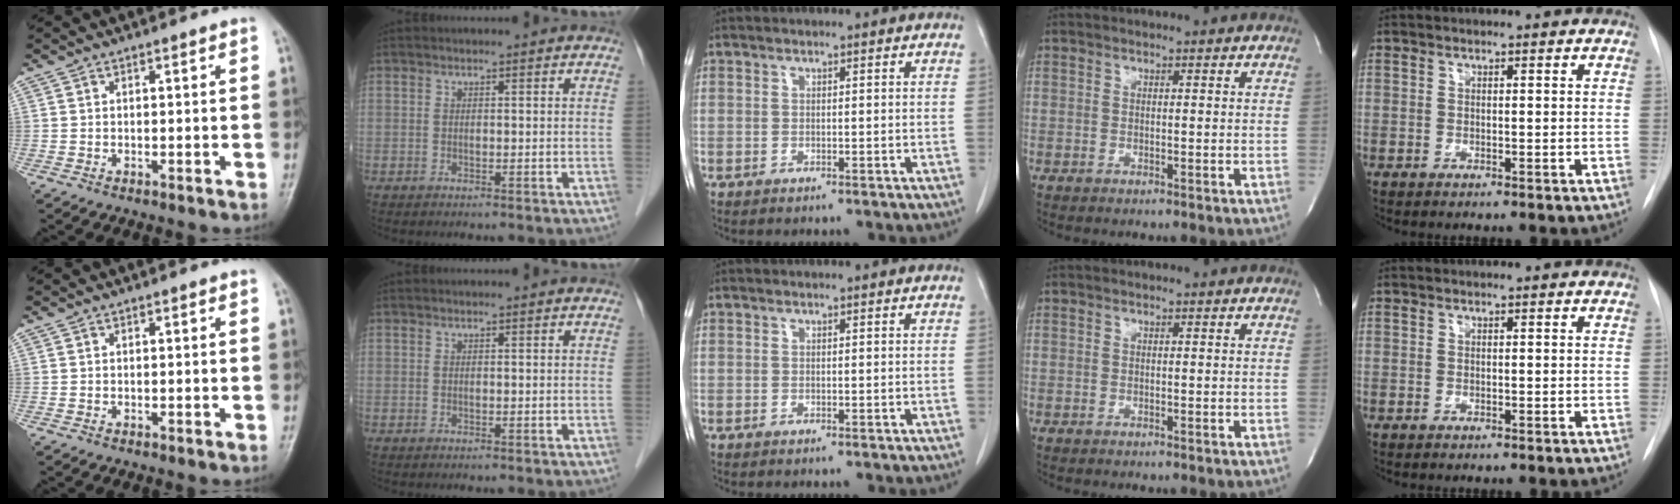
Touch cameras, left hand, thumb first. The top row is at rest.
{}